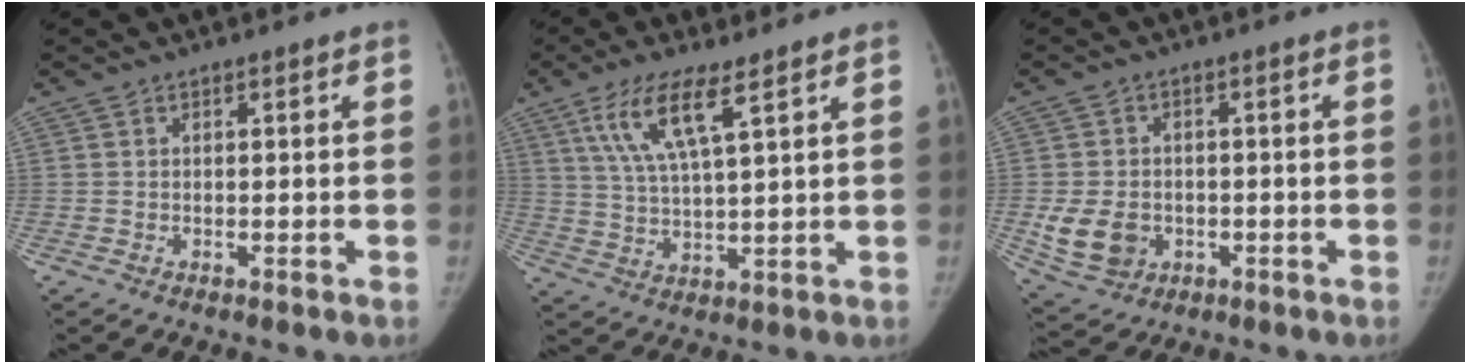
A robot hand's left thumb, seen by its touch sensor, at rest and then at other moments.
{"total": 9.7, "force": [5.2, 2.0, 7.9], "torque": [-0.166, -0.020, 0.106]}
{"total": 8.0, "force": [-1.7, 6.4, 4.4], "torque": [-0.068, -0.002, -0.018]}